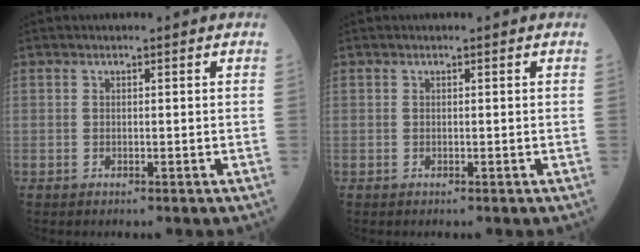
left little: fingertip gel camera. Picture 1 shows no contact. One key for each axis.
{"total": 0.0}